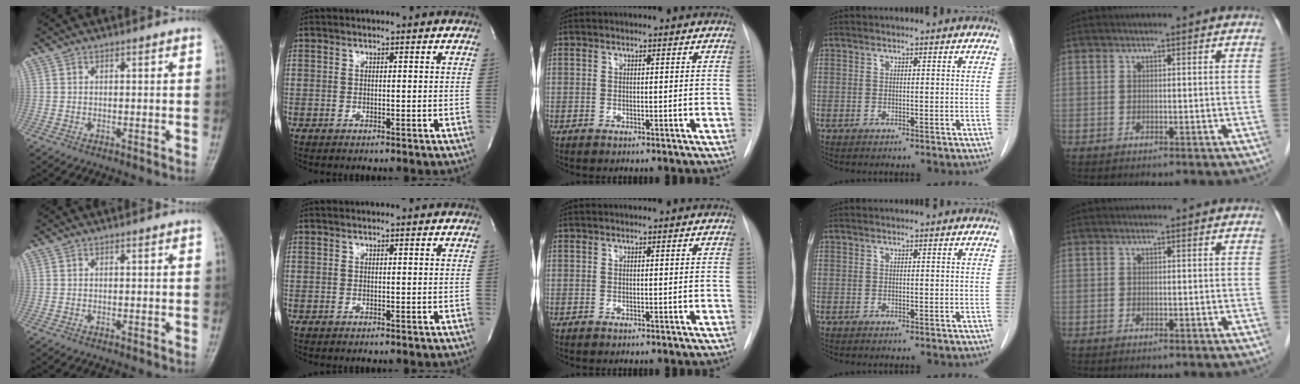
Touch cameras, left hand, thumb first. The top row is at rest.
{}